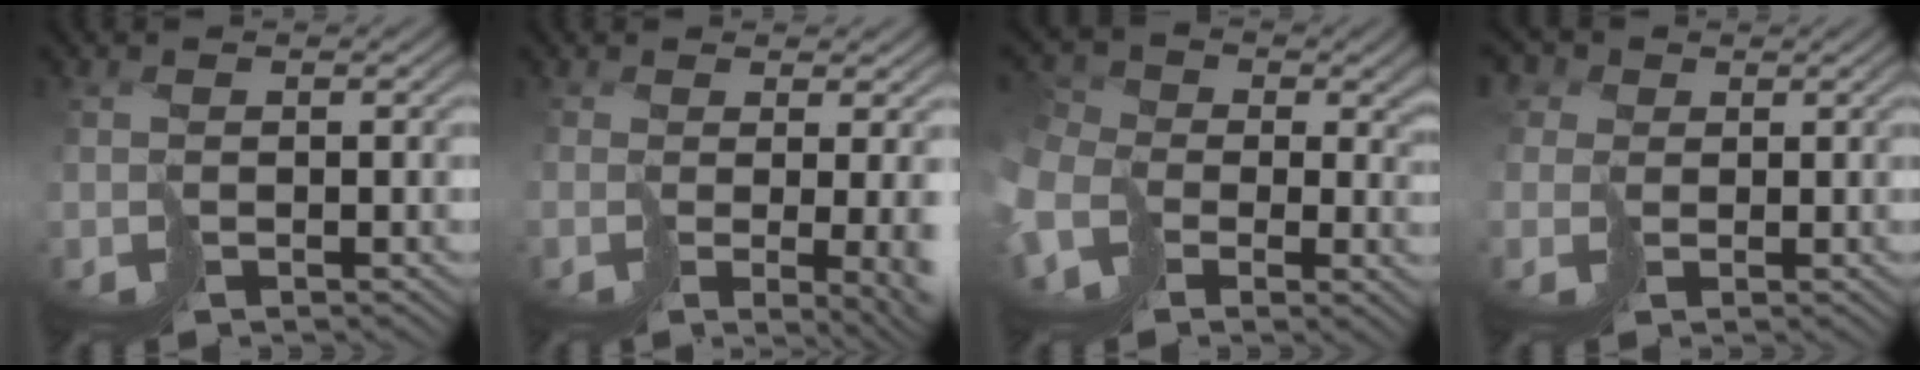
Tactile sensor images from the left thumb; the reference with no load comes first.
{"total": 6.0, "force": [-0.9, 1.4, 5.7], "torque": [-0.069, -0.028, 0.017]}
{"total": 10.3, "force": [-2.9, 7.7, 6.3], "torque": [-0.174, -0.032, -0.042]}
{"total": 3.9, "force": [1.4, 3.5, 1.1], "torque": [-0.045, 0.006, 0.010]}